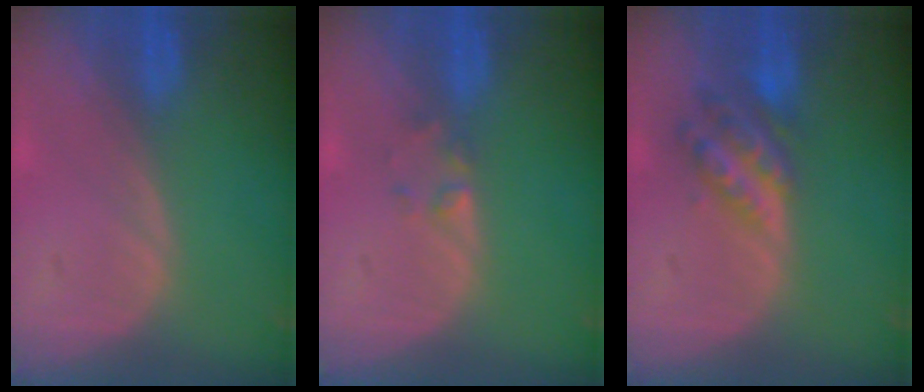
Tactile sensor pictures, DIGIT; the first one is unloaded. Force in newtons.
{"total": 1.4, "press": 1.3, "slide": 0.2}
{"total": 6.2, "press": 5.4, "slide": 3.0}